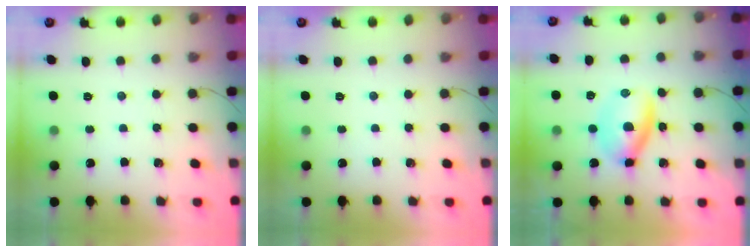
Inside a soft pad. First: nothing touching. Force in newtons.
{"total": 0.0}
{"total": 5.7, "press": 5.6, "slide": 1.1}